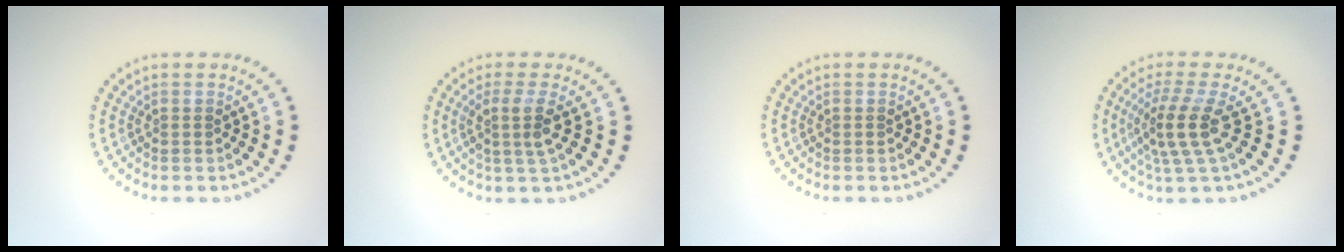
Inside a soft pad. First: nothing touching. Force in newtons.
{"total": 2.7, "press": 2.0, "slide": 1.8}
{"total": 0.0}
{"total": 3.8, "press": 2.9, "slide": 2.5}